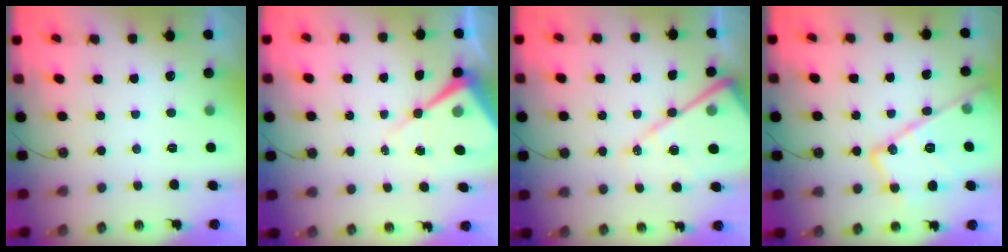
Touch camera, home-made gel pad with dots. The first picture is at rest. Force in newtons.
{"total": 11.7, "press": 11.6, "slide": 1.0}
{"total": 15.5, "press": 15.4, "slide": 1.5}
{"total": 18.9, "press": 18.9, "slide": 0.9}